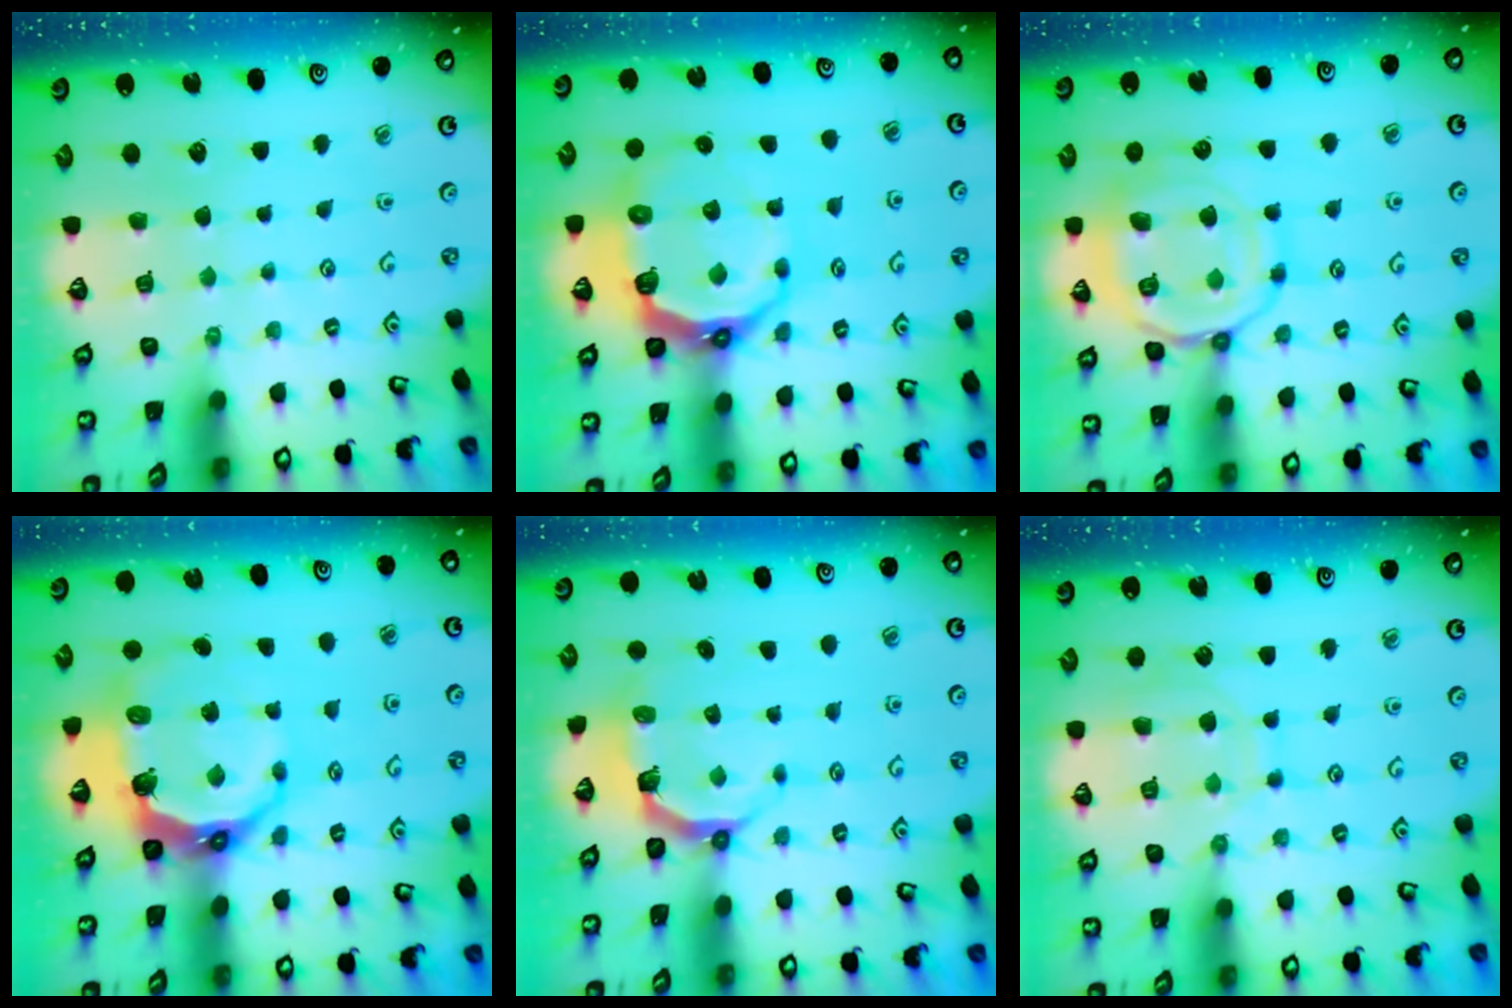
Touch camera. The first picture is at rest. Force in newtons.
{"total": 11.4, "press": 10.1, "slide": 5.4}
{"total": 14.3, "press": 14.2, "slide": 1.4}
{"total": 11.7, "press": 10.6, "slide": 4.9}
{"total": 5.1, "press": 3.6, "slide": 3.6}
{"total": 9.2, "press": 9.2, "slide": 0.7}